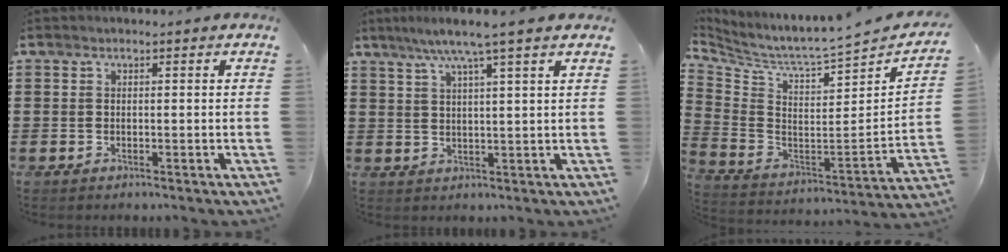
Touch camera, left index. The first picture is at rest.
{"total": 5.6, "force": [4.1, -0.7, 3.7], "torque": [-0.083, -0.007, 0.070]}
{"total": 4.2, "force": [3.8, -0.4, 1.7], "torque": [-0.059, -0.058, 0.055]}